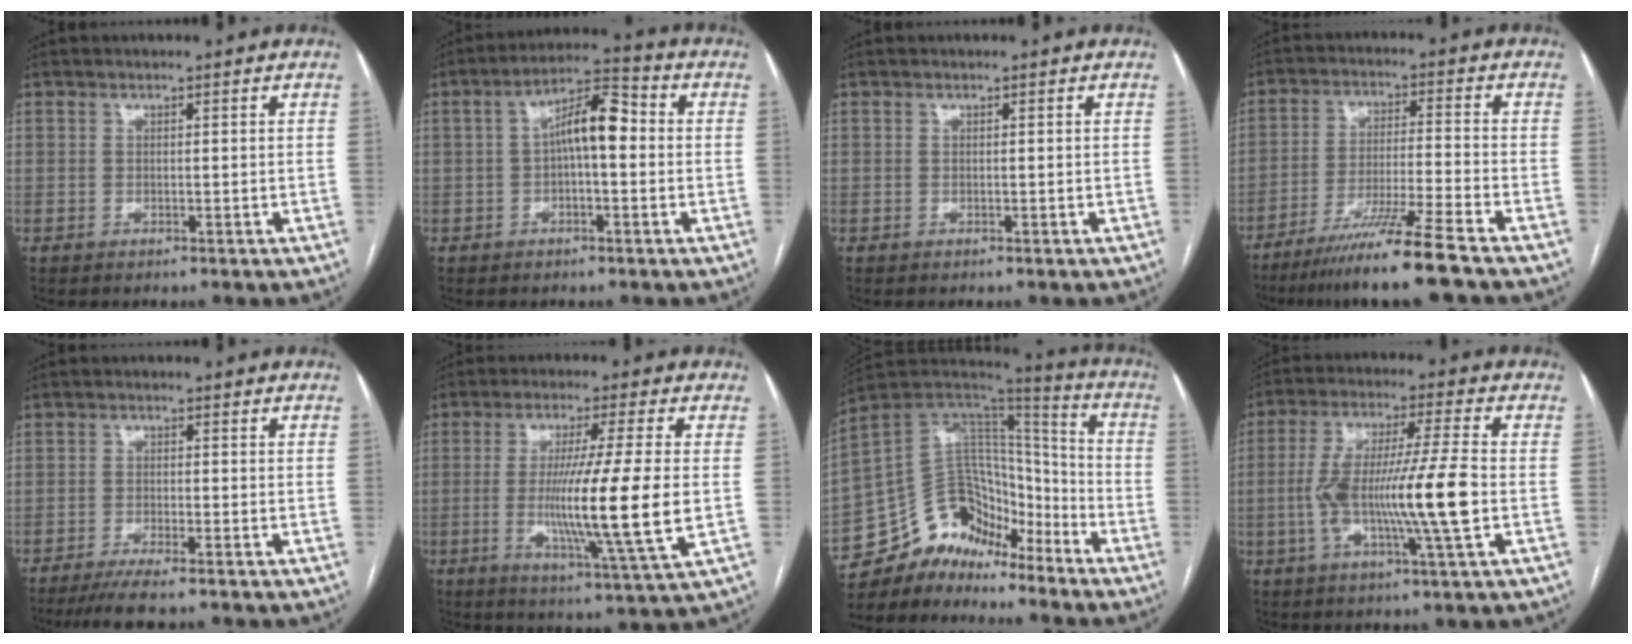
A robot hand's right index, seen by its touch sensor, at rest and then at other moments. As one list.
[{"total": 7.8, "force": [0.2, 2.4, 7.5], "torque": [-0.131, 0.033, 0.000]}, {"total": 0.0}, {"total": 11.6, "force": [-8.7, -1.9, 7.5], "torque": [-0.127, -0.035, -0.151]}, {"total": 5.6, "force": [-4.5, 0.1, 3.3], "torque": [-0.054, -0.013, -0.075]}, {"total": 14.8, "force": [-1.2, -1.1, 14.7], "torque": [-0.269, -0.028, -0.028]}, {"total": 14.9, "force": [-11.9, 7.7, 4.6], "torque": [-0.075, 0.083, -0.210]}, {"total": 14.4, "force": [-2.2, 0.1, 14.2], "torque": [-0.270, -0.001, -0.045]}]